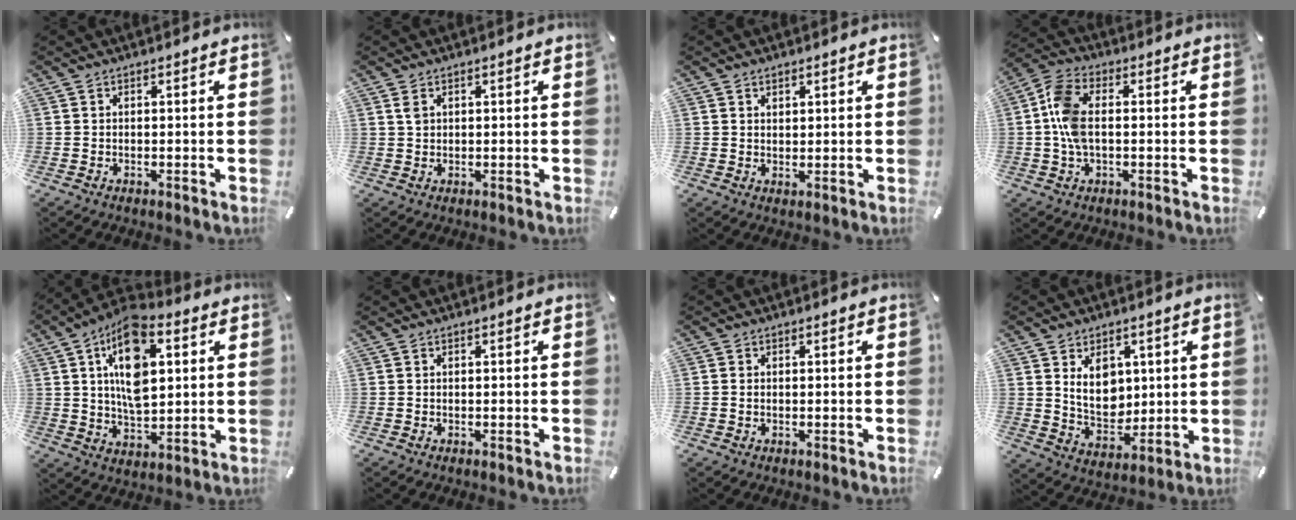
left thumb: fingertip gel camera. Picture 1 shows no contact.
{"total": 1.5, "force": [0.7, 1.0, 0.9], "torque": [-0.013, -0.002, 0.011]}
{"total": 1.4, "force": [1.1, 0.9, 0.0], "torque": [0.008, -0.003, 0.018]}
{"total": 8.3, "force": [-0.1, 4.5, 6.9], "torque": [-0.164, -0.002, -0.007]}
{"total": 16.0, "force": [5.1, 9.1, 12.1], "torque": [-0.222, -0.007, 0.089]}
{"total": 0.0}
{"total": 0.7, "force": [-0.1, 0.6, 0.5], "torque": [-0.011, 0.002, -0.003]}
{"total": 9.7, "force": [2.9, 7.7, 5.1], "torque": [-0.076, -0.010, 0.053]}